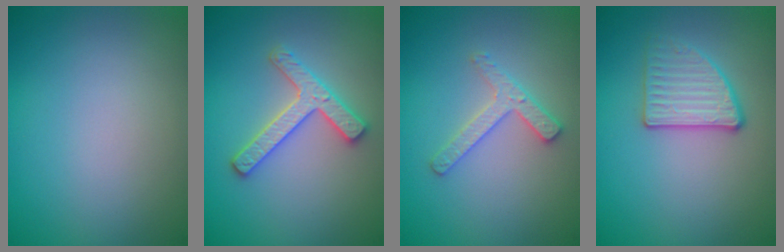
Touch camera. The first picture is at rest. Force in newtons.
{"total": 2.8, "press": 2.8, "slide": 0.6}
{"total": 2.4, "press": 2.4, "slide": 0.4}
{"total": 2.7, "press": 2.6, "slide": 0.8}